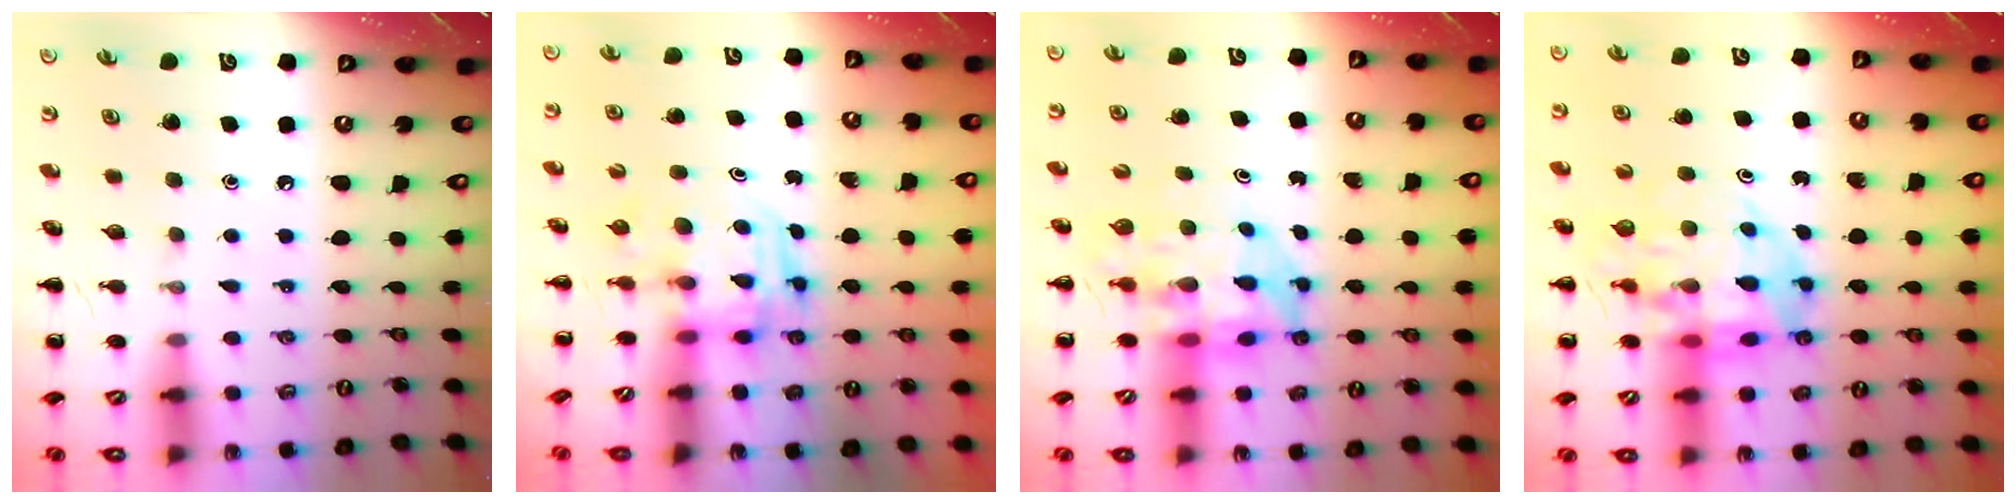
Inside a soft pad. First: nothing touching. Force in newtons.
{"total": 3.3, "press": 3.3, "slide": 0.5}
{"total": 6.4, "press": 6.2, "slide": 1.9}
{"total": 11.2, "press": 10.8, "slide": 3.2}